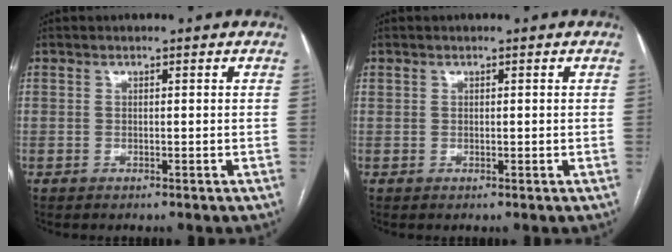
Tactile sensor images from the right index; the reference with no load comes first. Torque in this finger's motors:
{"motor_torque": [-0.11, 0.14, -0.04, 0.00]}